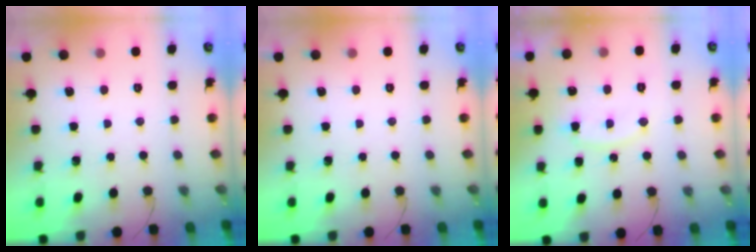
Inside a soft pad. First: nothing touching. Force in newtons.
{"total": 0.0}
{"total": 11.1, "press": 11.1, "slide": 0.7}